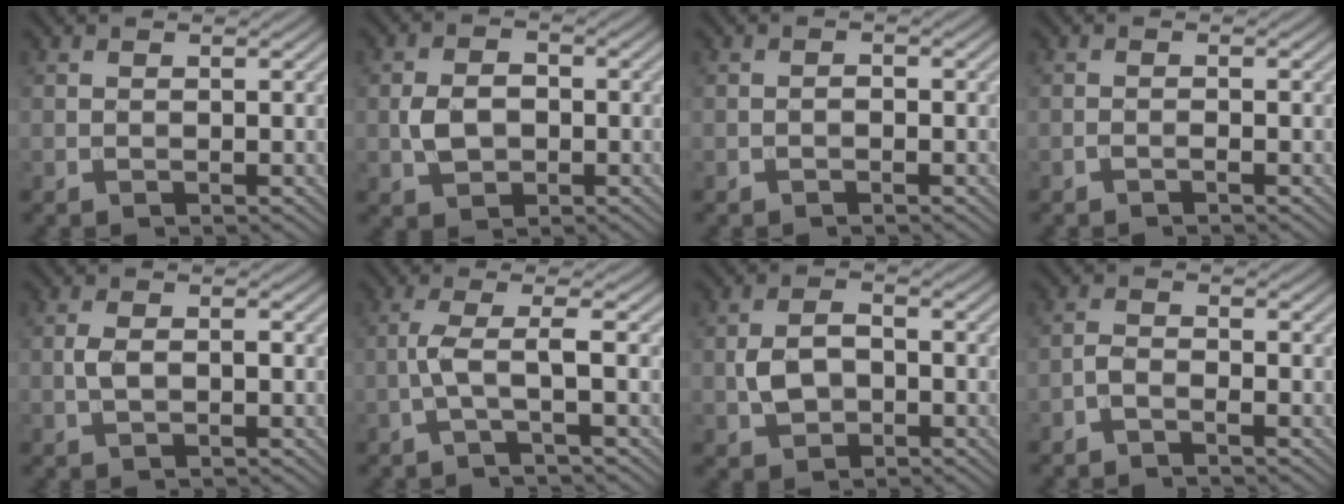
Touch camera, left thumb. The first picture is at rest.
{"total": 4.0, "force": [-0.7, 2.8, 2.7], "torque": [-0.055, -0.002, -0.015]}
{"total": 0.7, "force": [-0.5, 0.4, 0.4], "torque": [-0.005, 0.002, -0.010]}
{"total": 0.8, "force": [-0.6, 0.1, 0.5], "torque": [-0.009, 0.003, -0.012]}
{"total": 2.5, "force": [-0.2, 1.3, 2.1], "torque": [-0.047, 0.004, -0.006]}
{"total": 3.5, "force": [-0.9, 0.3, 3.4], "torque": [-0.066, 0.013, -0.034]}
{"total": 4.1, "force": [-1.0, 2.7, 2.9], "torque": [-0.061, 0.001, -0.021]}
{"total": 1.9, "force": [-1.4, 0.6, 1.1], "torque": [-0.024, 0.003, -0.034]}